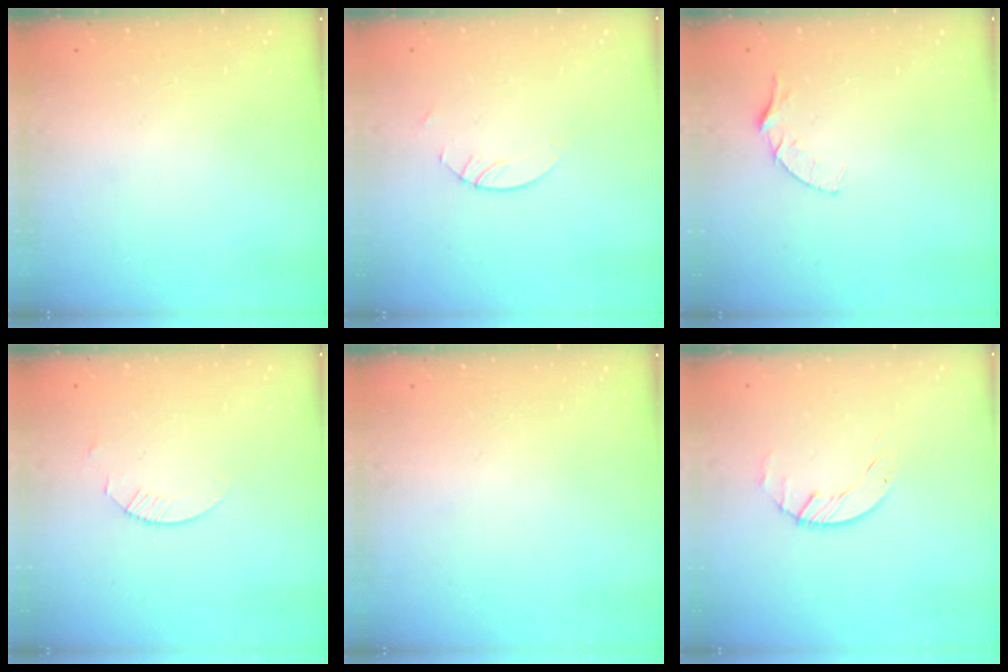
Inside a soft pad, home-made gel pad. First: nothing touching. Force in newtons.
{"total": 2.7, "press": 2.7, "slide": 0.2}
{"total": 4.1, "press": 4.0, "slide": 0.4}
{"total": 1.8, "press": 1.8, "slide": 0.2}
{"total": 0.0}
{"total": 1.4, "press": 1.4, "slide": 0.2}